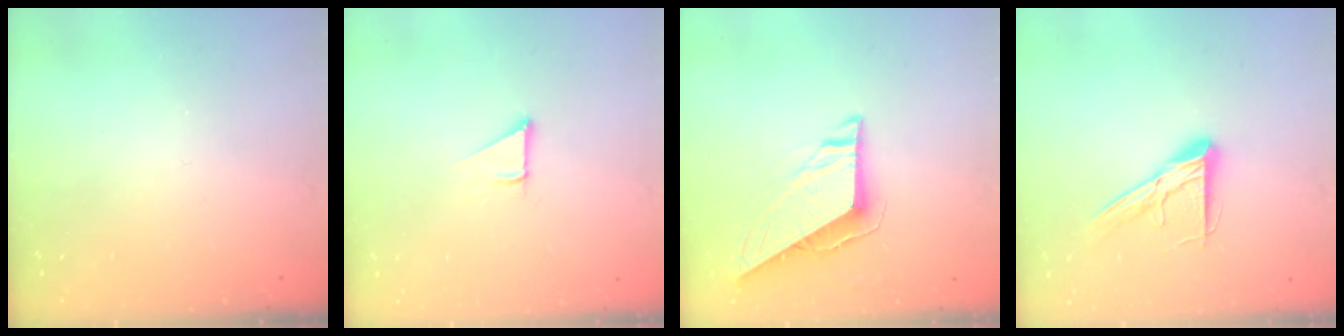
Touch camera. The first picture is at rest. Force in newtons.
{"total": 1.6, "press": 1.6, "slide": 0.2}
{"total": 7.6, "press": 7.6, "slide": 0.2}
{"total": 12.3, "press": 12.3, "slide": 1.0}